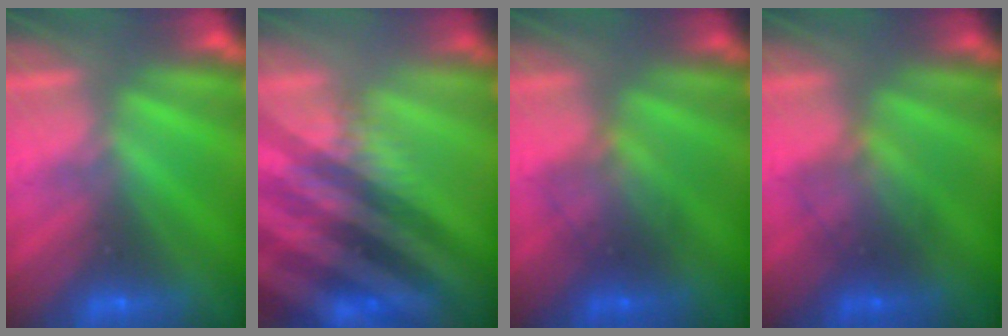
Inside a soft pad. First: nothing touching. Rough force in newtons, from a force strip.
{"total": 4.6}
{"total": 1.8}
{"total": 1.8}